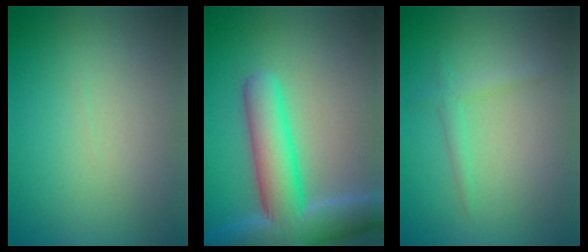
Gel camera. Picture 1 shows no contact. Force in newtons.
{"total": 9.6, "press": 9.6, "slide": 0.8}
{"total": 1.4, "press": 1.4, "slide": 0.1}